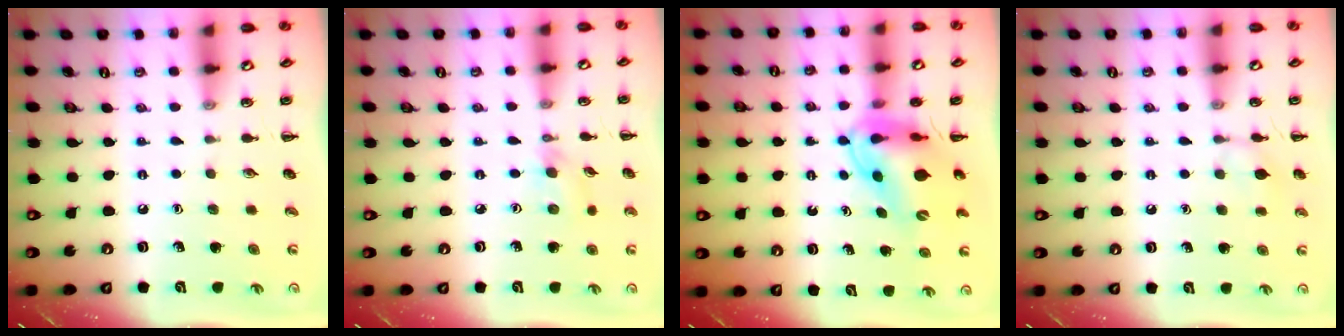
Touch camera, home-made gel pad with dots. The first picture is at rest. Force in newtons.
{"total": 3.7, "press": 3.5, "slide": 1.3}
{"total": 11.8, "press": 11.3, "slide": 3.6}
{"total": 7.0, "press": 6.9, "slide": 1.5}